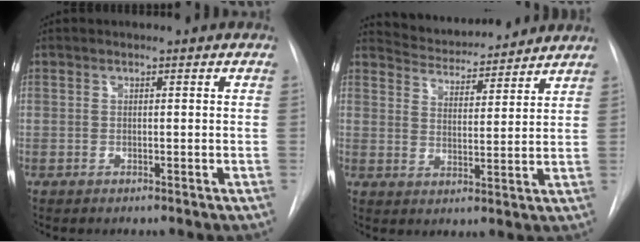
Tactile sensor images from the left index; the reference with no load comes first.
{"total": 10.1, "force": [9.8, 1.6, 2.2], "torque": [-0.038, 0.001, 0.150]}